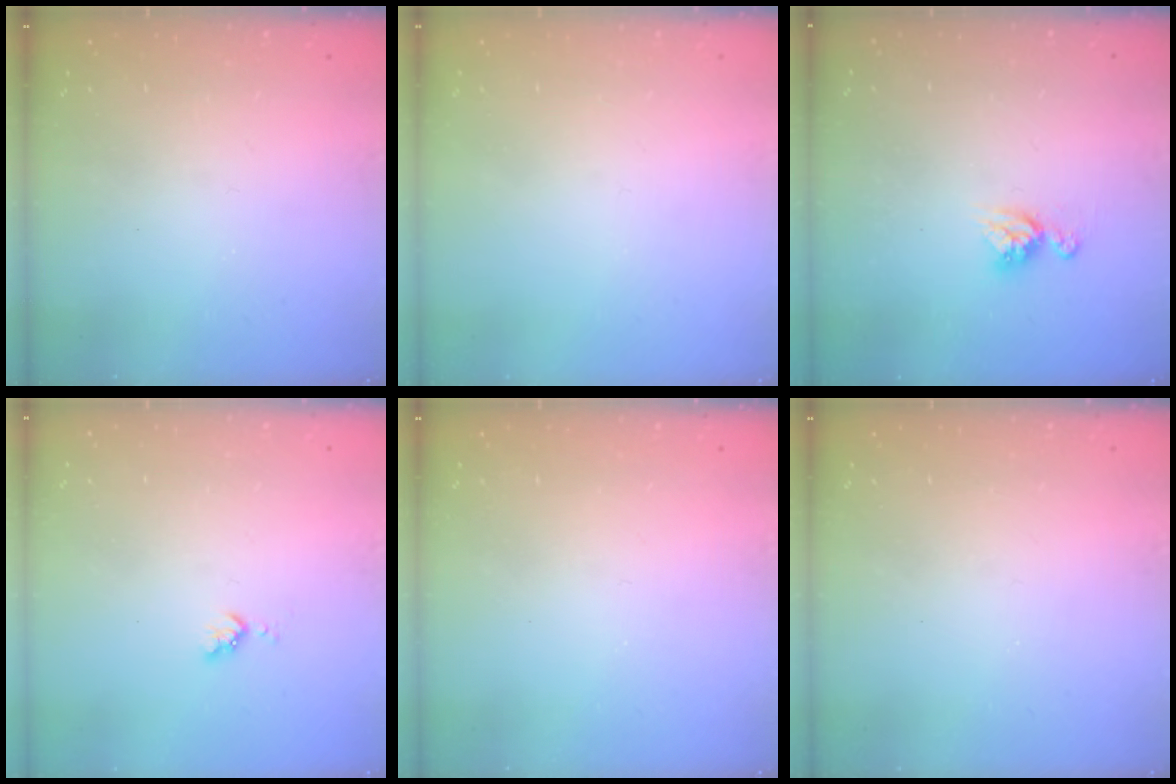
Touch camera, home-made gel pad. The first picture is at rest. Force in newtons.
{"total": 0.0}
{"total": 8.0, "press": 7.9, "slide": 0.7}
{"total": 3.5, "press": 3.5, "slide": 0.4}
{"total": 0.0}
{"total": 0.0}